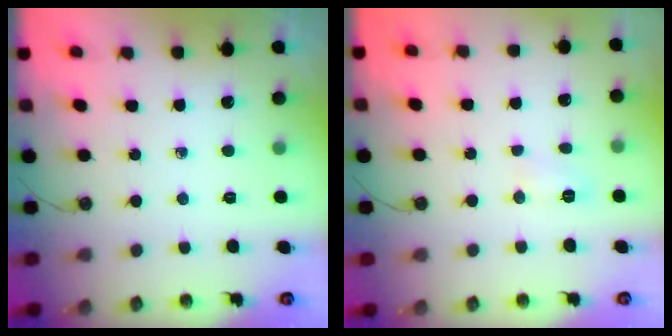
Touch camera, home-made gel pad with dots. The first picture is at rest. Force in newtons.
{"total": 6.2, "press": 6.1, "slide": 0.8}